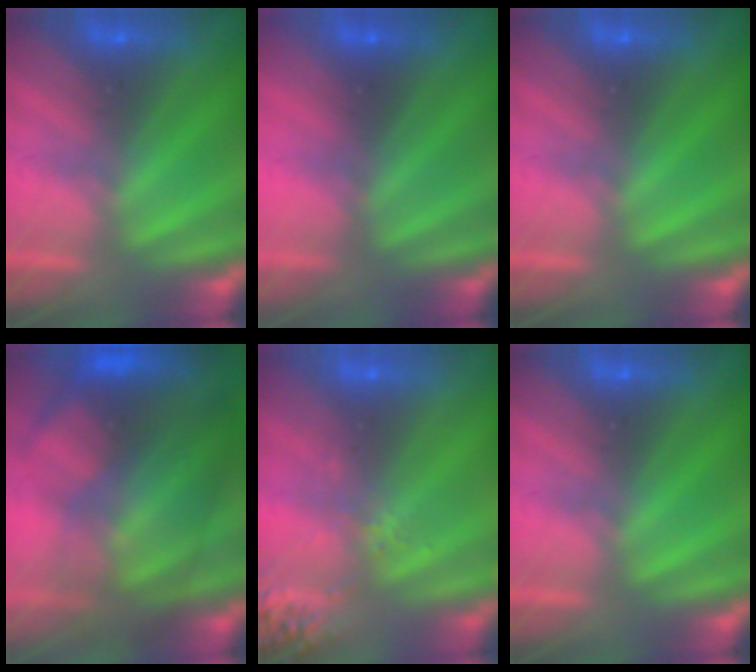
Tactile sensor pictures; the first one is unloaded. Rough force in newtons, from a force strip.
{"total": 3.3}
{"total": 0.0}
{"total": 7.2}
{"total": 2.6}
{"total": 0.0}